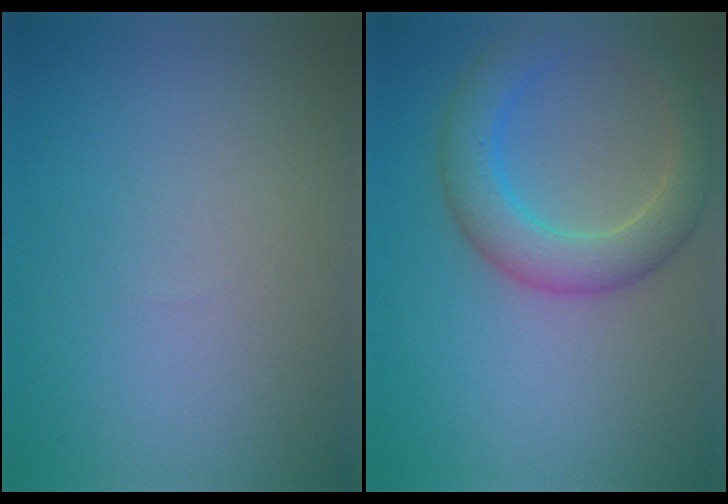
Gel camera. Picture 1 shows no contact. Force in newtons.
{"total": 5.2, "press": 5.2, "slide": 0.2}